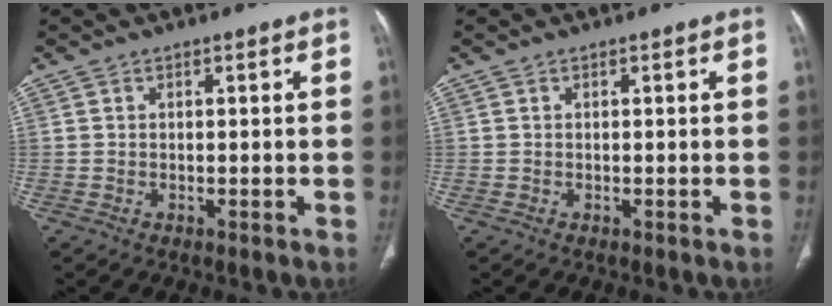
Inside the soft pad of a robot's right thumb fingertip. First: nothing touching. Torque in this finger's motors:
{"motor_torque": [-0.07, 0.08, -0.10, 0.10, 0.00]}